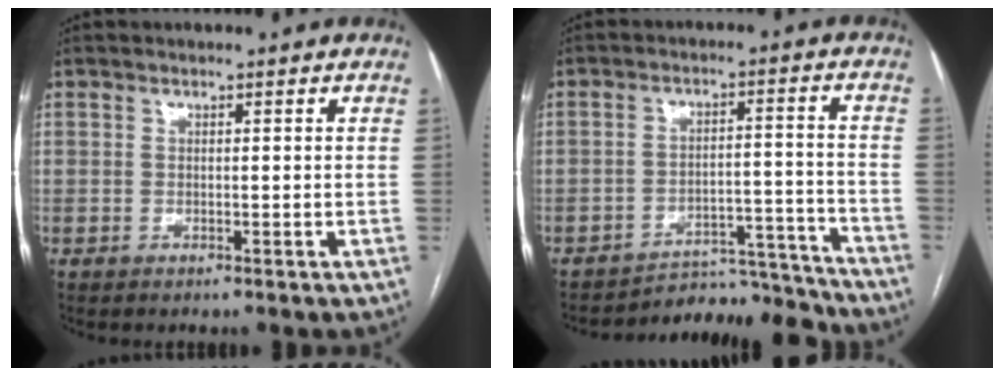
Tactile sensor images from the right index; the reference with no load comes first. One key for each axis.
{"total": 12.0, "fx": -11.9, "fy": 0.8, "fz": -0.5, "tx": 0.022, "ty": 0.034, "tz": -0.174}